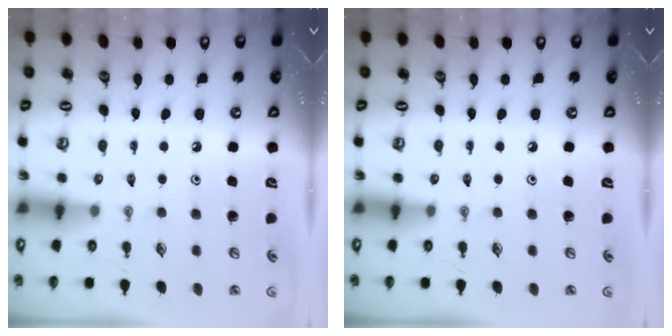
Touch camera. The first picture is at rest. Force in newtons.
{"total": 0.0}